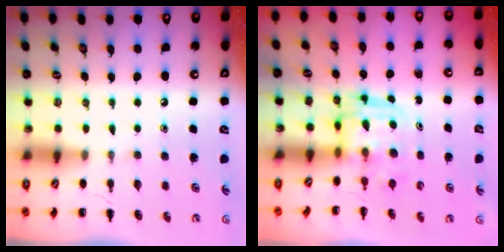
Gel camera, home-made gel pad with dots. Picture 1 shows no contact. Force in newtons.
{"total": 3.1, "press": 3.1, "slide": 0.3}